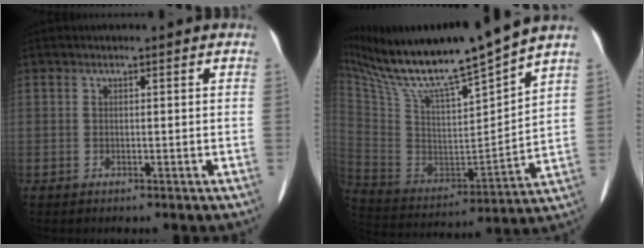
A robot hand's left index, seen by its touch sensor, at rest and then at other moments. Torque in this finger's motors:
{"motor_torque": [0.14, -0.84, 0.20, 0.10]}